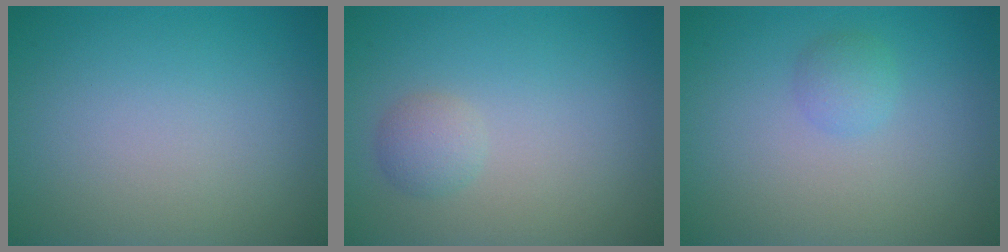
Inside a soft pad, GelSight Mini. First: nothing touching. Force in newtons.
{"total": 1.5, "press": 1.5, "slide": 0.0}
{"total": 1.3, "press": 1.3, "slide": 0.0}